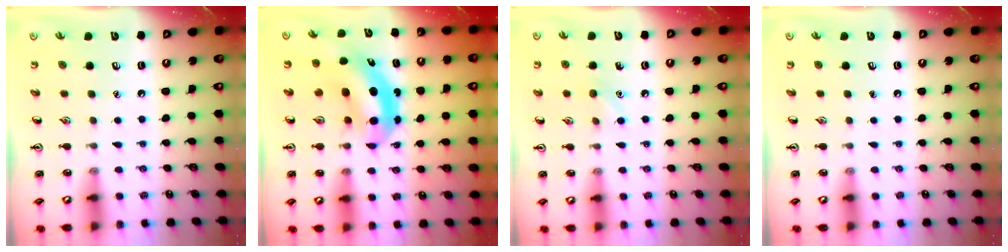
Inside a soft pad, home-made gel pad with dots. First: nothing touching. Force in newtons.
{"total": 6.3, "press": 6.1, "slide": 1.4}
{"total": 5.9, "press": 5.7, "slide": 1.8}
{"total": 0.0}